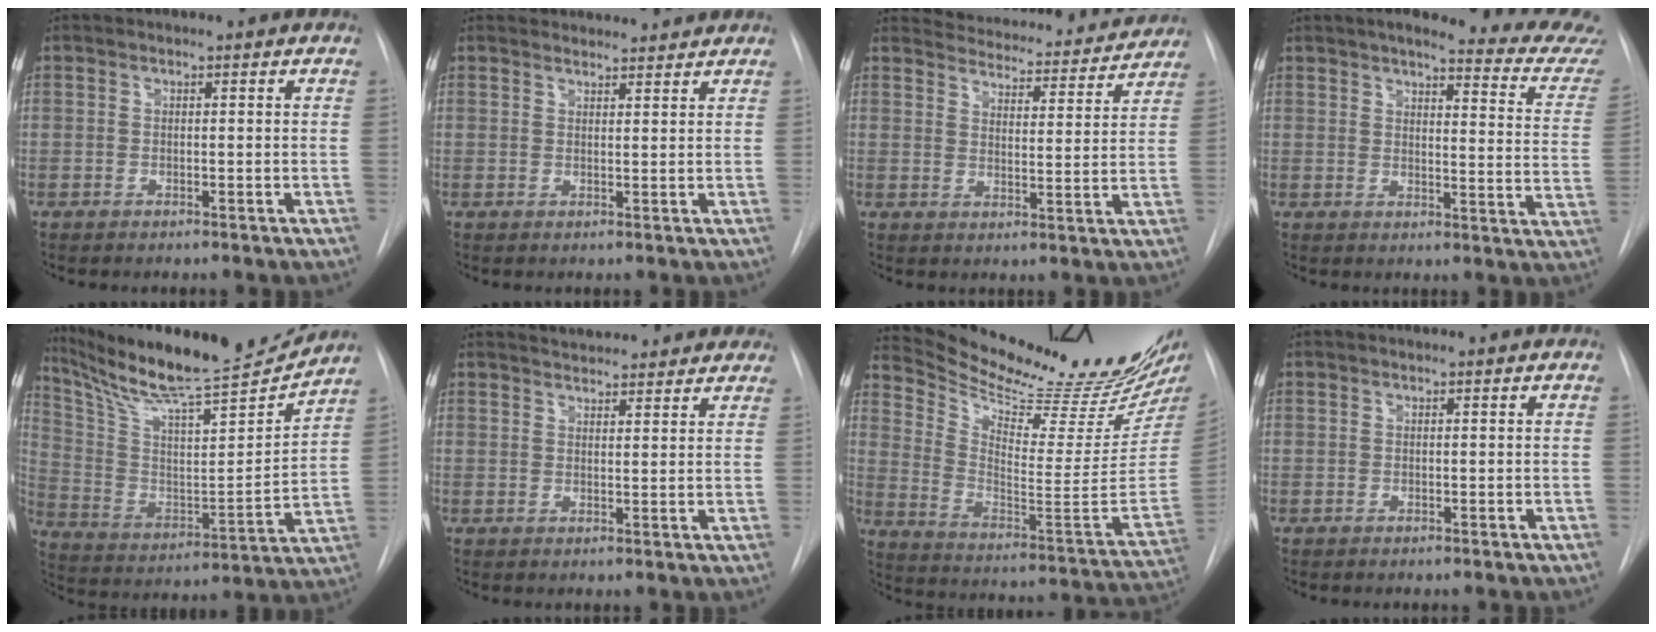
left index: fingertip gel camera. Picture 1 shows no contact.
{"total": 6.4, "force": [6.3, 1.1, 0.6], "torque": [-0.003, 0.024, 0.073]}
{"total": 16.9, "force": [16.2, 3.5, 3.1], "torque": [-0.030, -0.014, 0.197]}
{"total": 19.2, "force": [17.7, 1.2, 7.3], "torque": [-0.082, -0.075, 0.191]}
{"total": 21.8, "force": [20.0, 0.9, 8.6], "torque": [-0.166, -0.038, 0.323]}
{"total": 11.1, "force": [10.3, 3.1, 2.8], "torque": [-0.018, 0.019, 0.120]}
{"total": 27.3, "force": [24.7, 0.7, 11.7], "torque": [-0.194, -0.113, 0.349]}
{"total": 0.0}